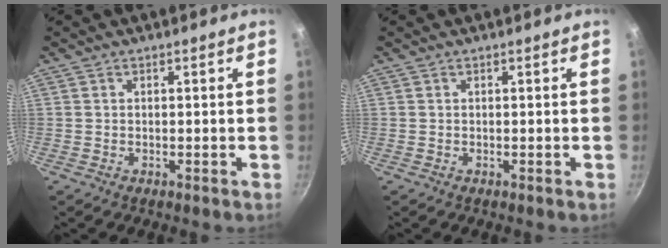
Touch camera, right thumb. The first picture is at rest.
{"total": 0.0}